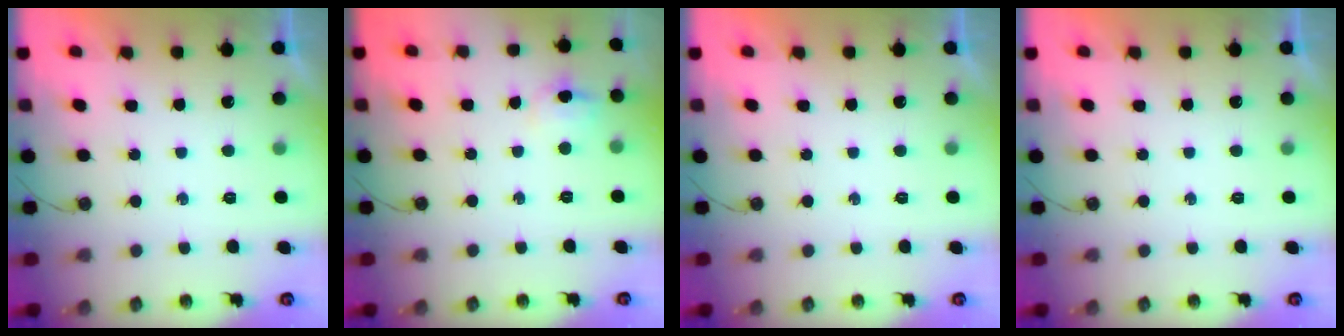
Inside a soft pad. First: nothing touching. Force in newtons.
{"total": 4.8, "press": 4.6, "slide": 1.2}
{"total": 0.0}
{"total": 0.0}